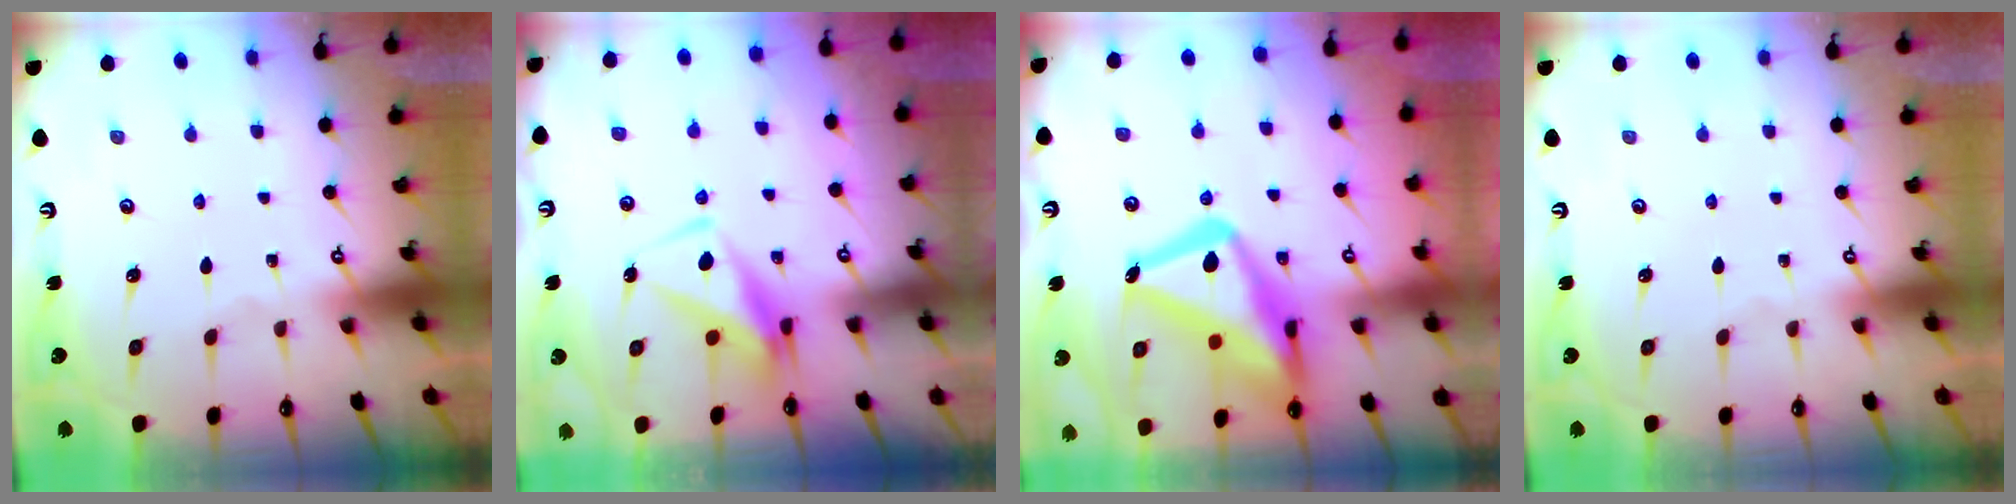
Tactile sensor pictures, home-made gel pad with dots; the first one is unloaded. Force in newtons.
{"total": 8.7, "press": 8.6, "slide": 1.4}
{"total": 20.9, "press": 20.8, "slide": 1.8}
{"total": 0.0}